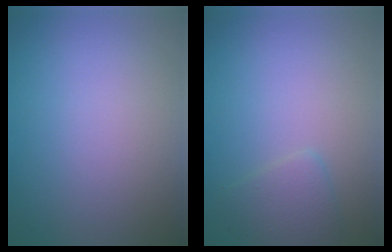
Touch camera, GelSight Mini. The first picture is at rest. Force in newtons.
{"total": 1.9, "press": 1.9, "slide": 0.1}